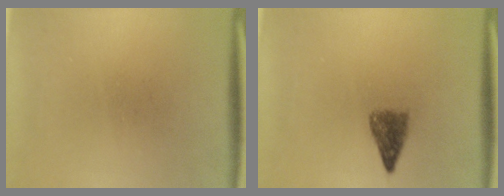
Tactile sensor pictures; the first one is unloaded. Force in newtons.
{"total": 2.9}